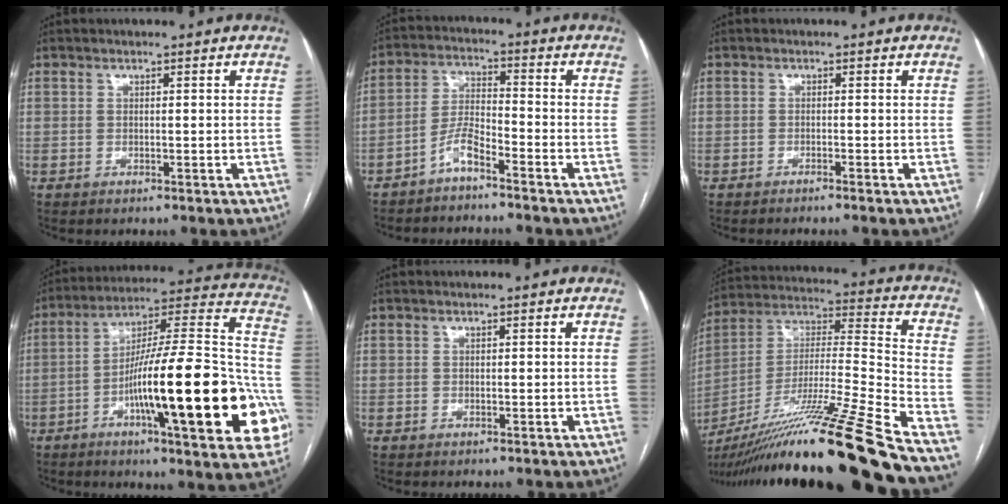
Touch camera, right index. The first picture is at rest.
{"total": 4.6, "force": [-3.5, 0.7, 2.9], "torque": [-0.064, 0.002, -0.072]}
{"total": 1.7, "force": [-1.4, -0.3, 0.8], "torque": [-0.012, 0.003, -0.021]}
{"total": 29.3, "force": [-8.4, 3.7, 27.8], "torque": [-0.339, 0.003, -0.130]}
{"total": 0.0}
{"total": 28.7, "force": [-21.8, -2.3, 18.5], "torque": [-0.292, -0.037, -0.383]}